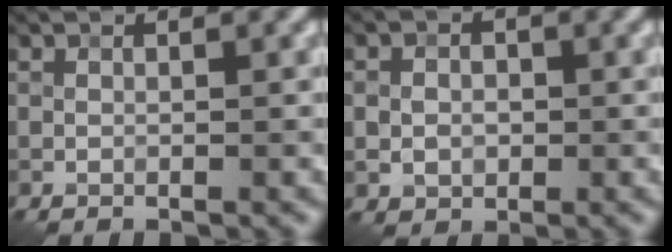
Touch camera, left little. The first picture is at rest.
{"total": 2.5, "force": [-0.1, 2.3, 1.1], "torque": [-0.008, 0.005, -0.013]}